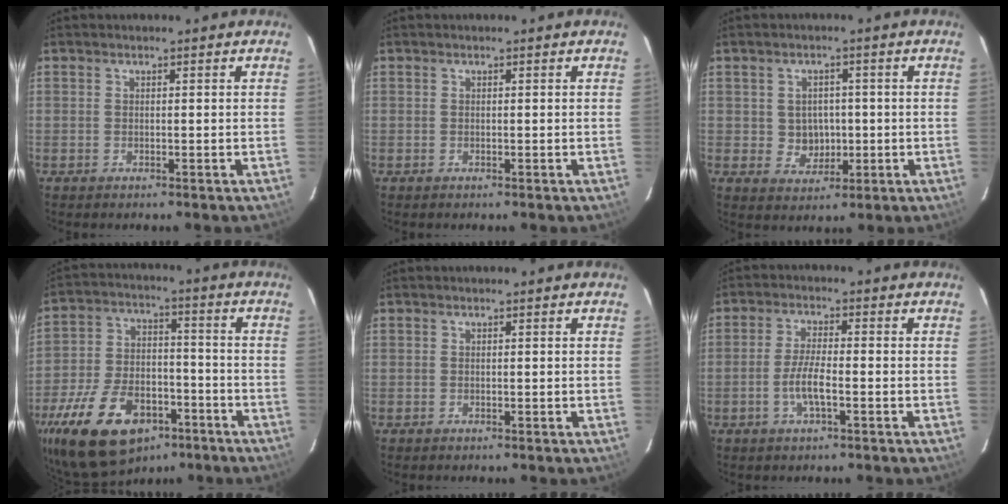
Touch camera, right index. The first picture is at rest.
{"total": 0.0}
{"total": 4.8, "force": [-0.1, 4.6, 1.5], "torque": [-0.032, 0.008, 0.010]}
{"total": 20.8, "force": [-12.2, 12.3, 11.4], "torque": [-0.250, 0.005, -0.189]}
{"total": 0.0}
{"total": 5.0, "force": [-1.9, 1.0, 4.5], "torque": [-0.093, -0.002, -0.037]}